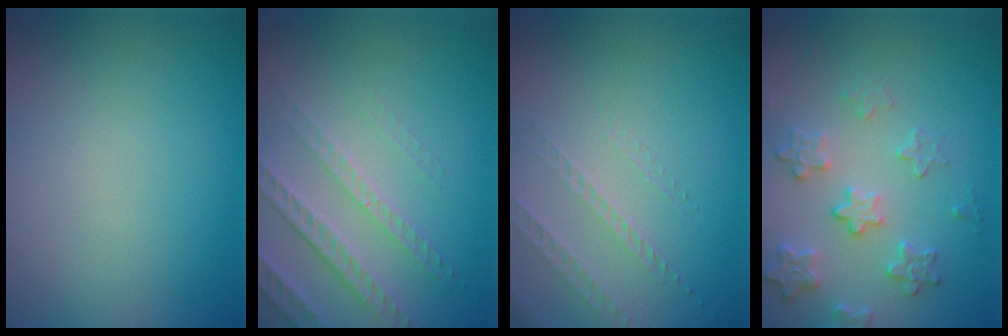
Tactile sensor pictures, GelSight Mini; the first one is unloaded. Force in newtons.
{"total": 3.3, "press": 2.8, "slide": 1.7}
{"total": 1.3, "press": 0.9, "slide": 0.9}
{"total": 3.1, "press": 3.1, "slide": 0.4}